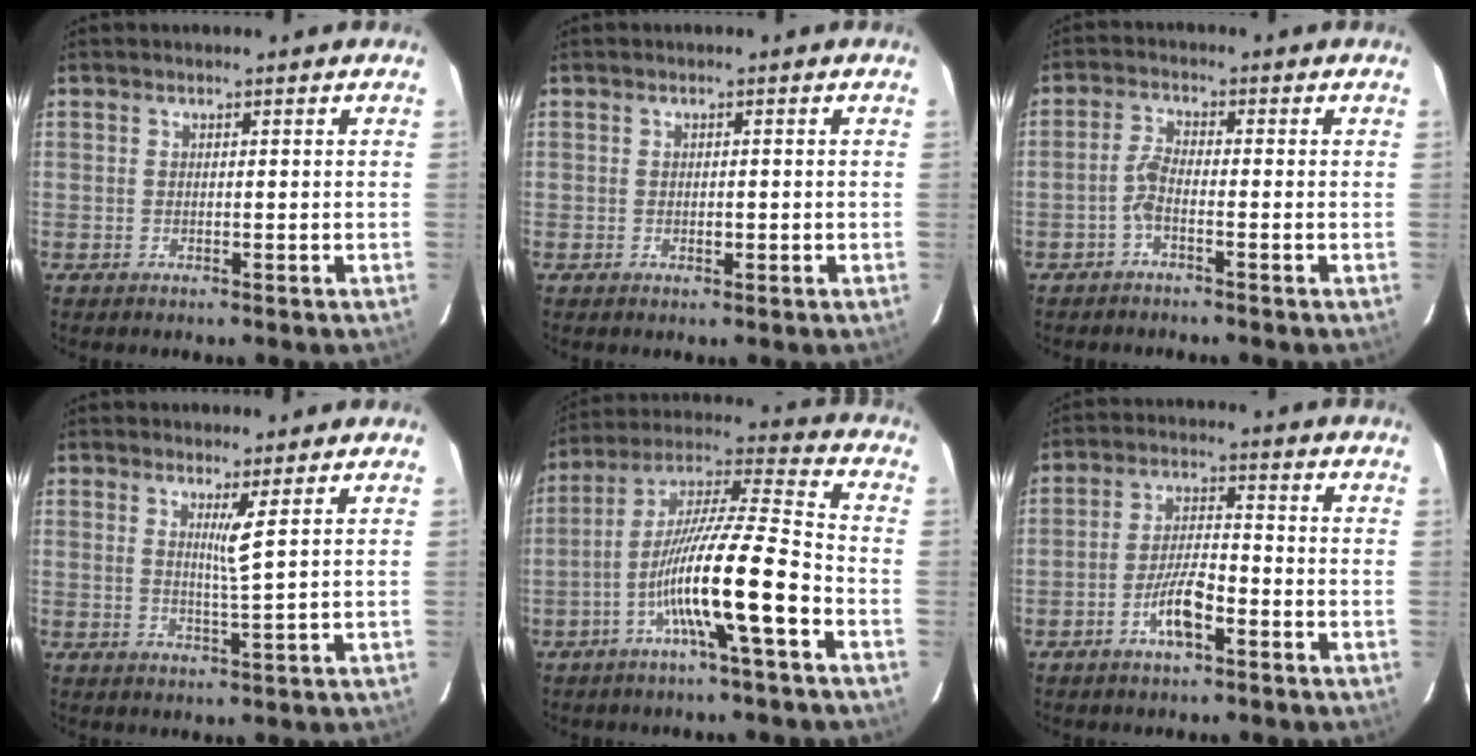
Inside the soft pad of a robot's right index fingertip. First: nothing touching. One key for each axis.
{"total": 0.9, "fx": -0.1, "fy": 0.5, "fz": 0.8, "tx": -0.014, "ty": 0.000, "tz": 0.001}
{"total": 2.7, "fx": -1.3, "fy": 0.5, "fz": 2.3, "tx": -0.051, "ty": 0.005, "tz": -0.028}
{"total": 2.8, "fx": 1.3, "fy": -0.9, "fz": 2.3, "tx": -0.044, "ty": -0.014, "tz": 0.029}
{"total": 15.0, "fx": -5.7, "fy": 0.0, "fz": 13.9, "tx": -0.257, "ty": 0.009, "tz": -0.104}
{"total": 6.4, "fx": -3.1, "fy": 1.6, "fz": 5.4, "tx": -0.108, "ty": 0.006, "tz": -0.056}